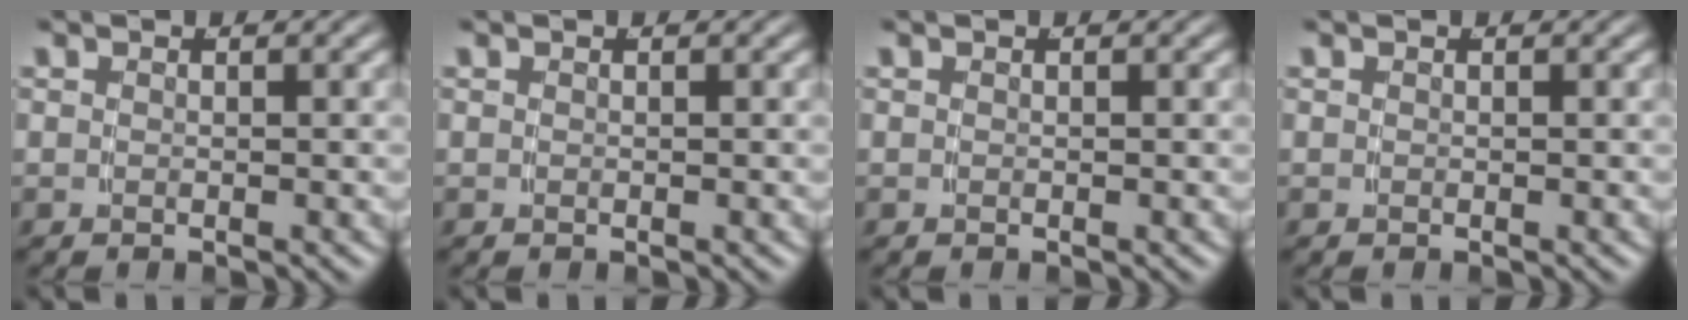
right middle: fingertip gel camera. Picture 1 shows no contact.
{"total": 0.0}
{"total": 0.0}
{"total": 0.0}